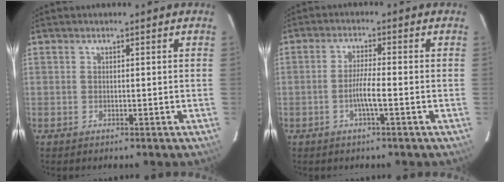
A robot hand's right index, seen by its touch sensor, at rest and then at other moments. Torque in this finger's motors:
{"motor_torque": [0.74, -0.43, 0.56, 0.08]}